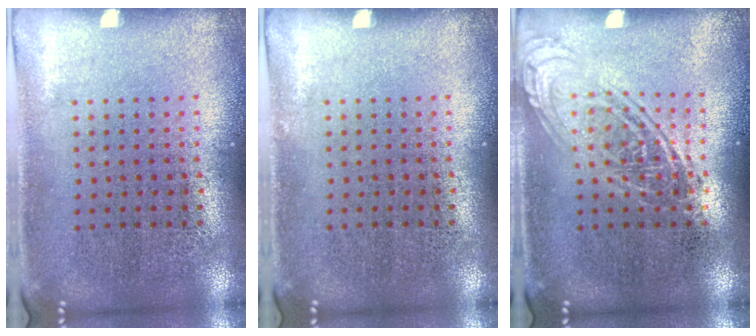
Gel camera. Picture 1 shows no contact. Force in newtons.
{"total": 0.0}
{"total": 1.5, "press": 1.5, "slide": 0.1}